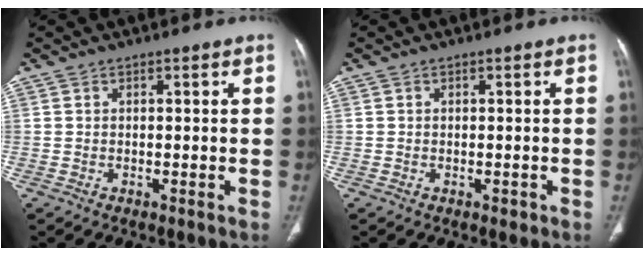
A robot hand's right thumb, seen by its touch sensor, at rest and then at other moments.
{"total": 0.8, "force": [-0.3, 0.5, 0.5], "torque": [-0.003, 0.000, -0.002]}